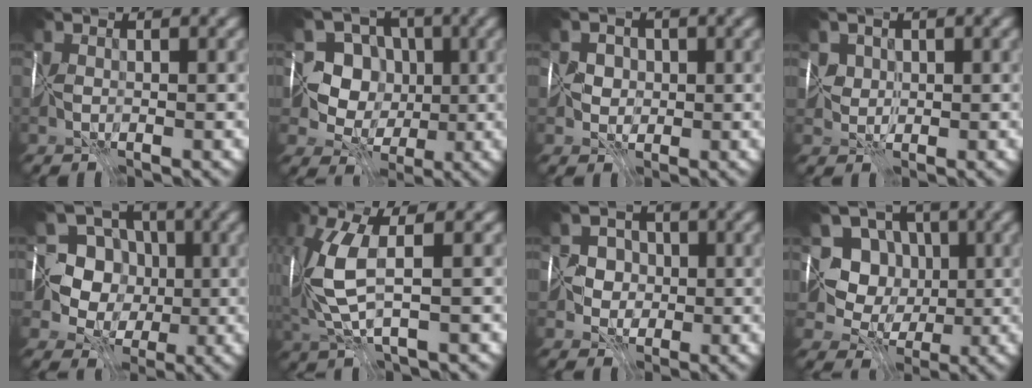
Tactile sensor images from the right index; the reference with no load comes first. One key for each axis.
{"total": 7.5, "fx": 1.1, "fy": 6.8, "fz": 3.0, "tx": -0.029, "ty": 0.015, "tz": -0.012}
{"total": 1.8, "fx": 0.6, "fy": 1.7, "fz": 0.0, "tx": 0.017, "ty": 0.008, "tz": 0.008}
{"total": 1.7, "fx": 1.0, "fy": 1.4, "fz": -0.2, "tx": 0.015, "ty": 0.009, "tz": 0.014}
{"total": 8.6, "fx": 0.6, "fy": 8.0, "fz": 3.1, "tx": -0.054, "ty": 0.029, "tz": -0.022}
{"total": 5.7, "fx": 1.0, "fy": 1.8, "fz": 5.3, "tx": -0.146, "ty": 0.009, "tz": 0.022}
{"total": 2.7, "fx": 0.3, "fy": 2.6, "fz": 0.4, "tx": 0.021, "ty": 0.013, "tz": -0.002}
{"total": 6.5, "fx": 1.5, "fy": 5.9, "fz": 2.3, "tx": -0.018, "ty": 0.009, "tz": -0.001}